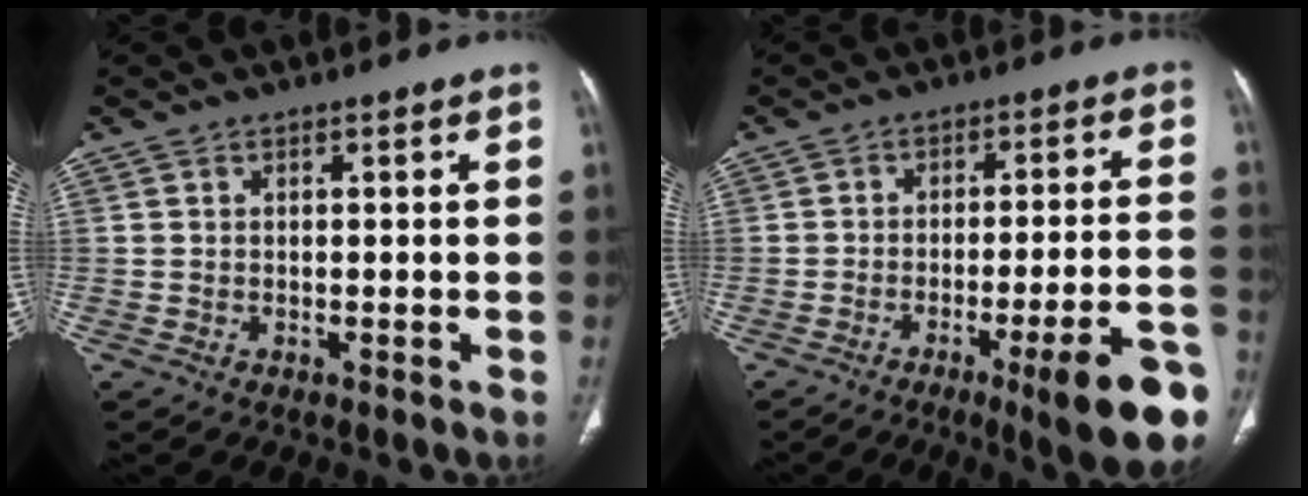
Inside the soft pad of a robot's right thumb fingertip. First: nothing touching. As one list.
[{"total": 14.4, "force": [-7.5, 1.9, 12.2], "torque": [-0.133, 0.037, -0.096]}]